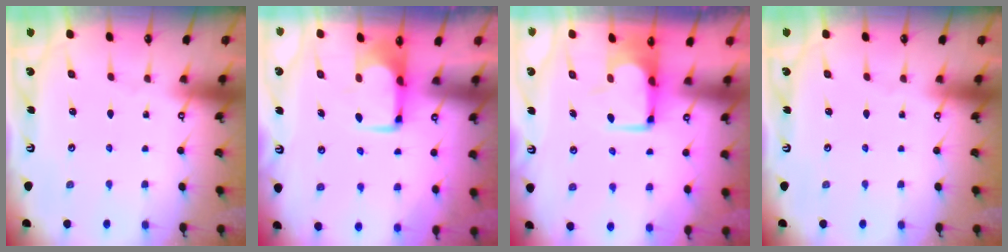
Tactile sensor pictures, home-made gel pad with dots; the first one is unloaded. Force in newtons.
{"total": 1.5, "press": 1.4, "slide": 0.4}
{"total": 2.7, "press": 2.7, "slide": 0.5}
{"total": 0.0}